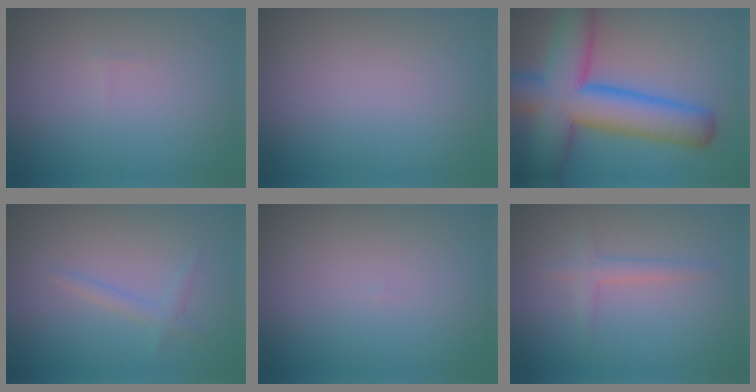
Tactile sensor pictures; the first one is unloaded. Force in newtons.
{"total": 0.0}
{"total": 11.8, "press": 11.7, "slide": 0.6}
{"total": 1.1, "press": 1.1, "slide": 0.2}
{"total": 0.0}
{"total": 1.6, "press": 1.6, "slide": 0.1}